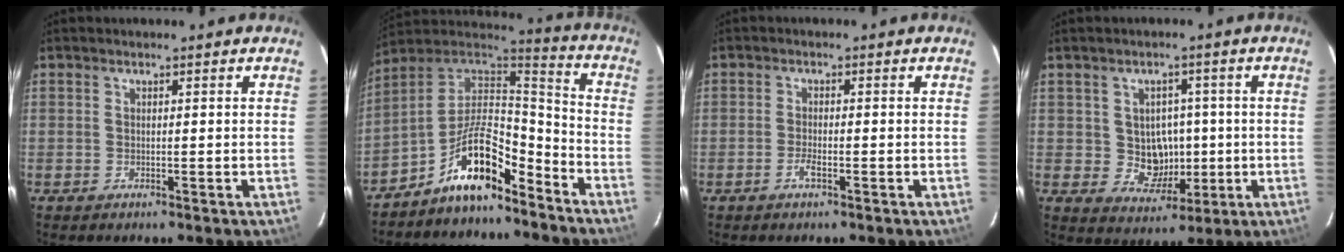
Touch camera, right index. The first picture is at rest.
{"total": 13.4, "force": [-8.6, 4.7, 9.1], "torque": [-0.186, 0.024, -0.160]}
{"total": 1.8, "force": [-1.0, 0.3, 1.5], "torque": [-0.032, 0.001, -0.020]}
{"total": 6.7, "force": [0.2, 6.3, 2.3], "torque": [-0.044, 0.013, 0.019]}